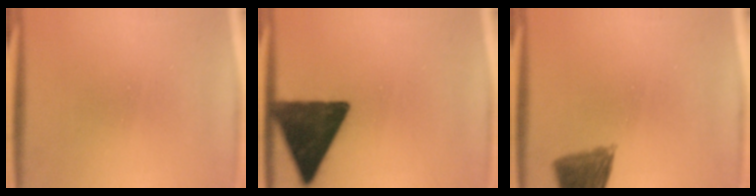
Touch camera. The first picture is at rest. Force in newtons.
{"total": 12.2}
{"total": 7.7}